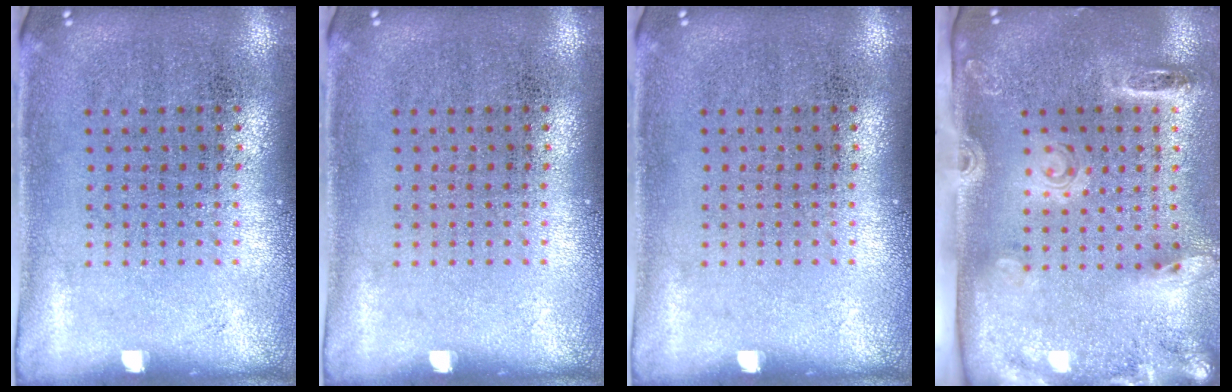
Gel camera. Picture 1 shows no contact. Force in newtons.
{"total": 0.0}
{"total": 0.0}
{"total": 2.7, "press": 1.9, "slide": 1.9}